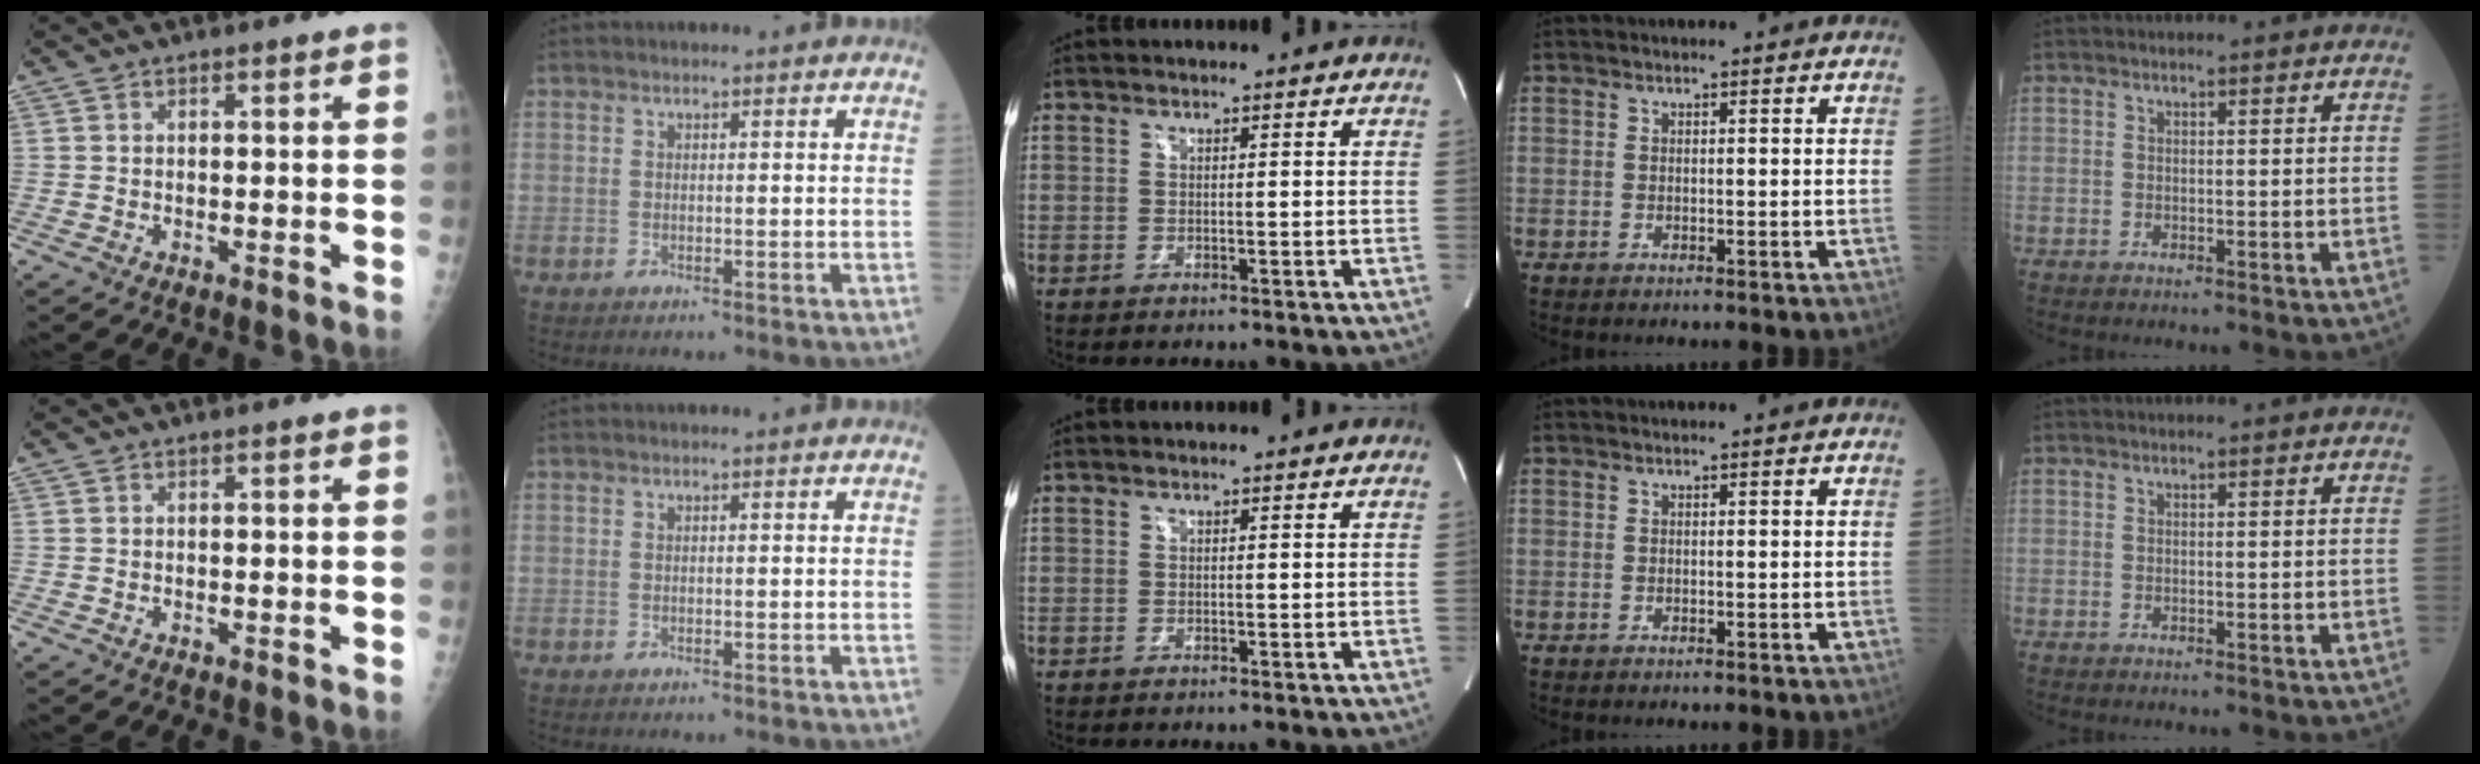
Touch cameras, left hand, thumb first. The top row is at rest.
{}